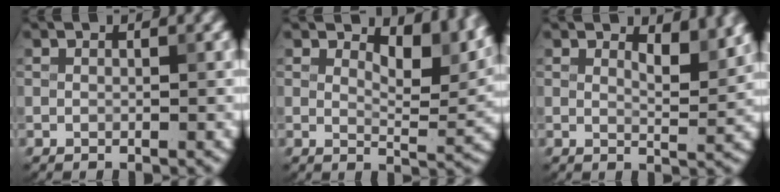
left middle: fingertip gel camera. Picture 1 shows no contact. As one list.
[{"total": 5.8, "force": [3.8, 2.4, 3.7], "torque": [-0.050, -0.006, 0.050]}, {"total": 2.9, "force": [2.1, 0.8, 1.9], "torque": [-0.027, -0.005, 0.031]}]